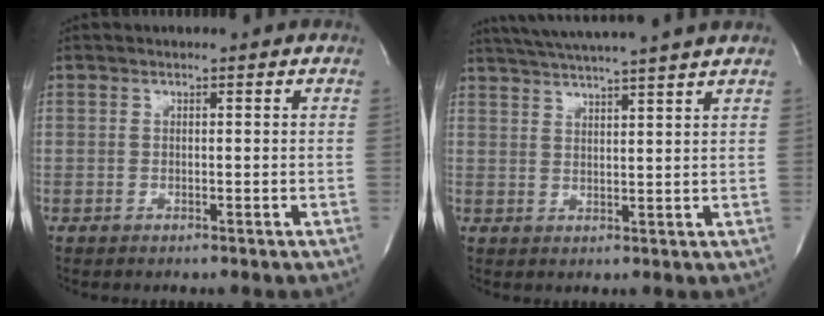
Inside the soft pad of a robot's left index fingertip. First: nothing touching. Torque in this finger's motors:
{"motor_torque": [-0.13, -0.33, 0.66, 0.18]}